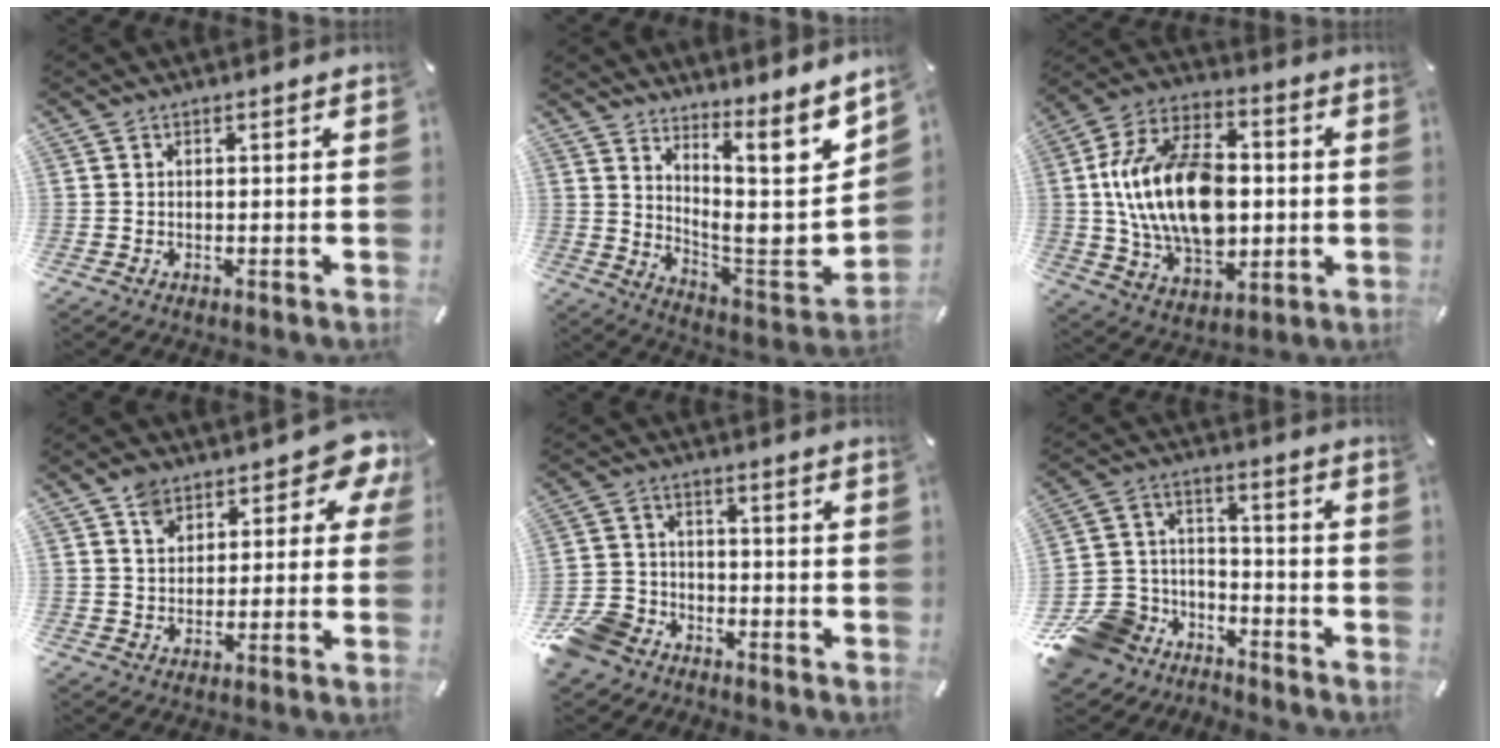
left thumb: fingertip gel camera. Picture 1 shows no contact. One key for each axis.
{"total": 12.7, "fx": 7.2, "fy": 3.4, "fz": 9.9, "tx": -0.118, "ty": -0.105, "tz": 0.109}
{"total": 21.3, "fx": -0.2, "fy": 14.3, "fz": 15.8, "tx": -0.327, "ty": 0.006, "tz": -0.004}
{"total": 10.6, "fx": 4.9, "fy": 7.4, "fz": 5.8, "tx": -0.076, "ty": -0.025, "tz": 0.089}
{"total": 9.6, "fx": -6.8, "fy": 6.4, "fz": 2.6, "tx": -0.060, "ty": 0.048, "tz": -0.130}
{"total": 13.1, "fx": -8.6, "fy": 9.5, "fz": 2.6, "tx": -0.056, "ty": 0.053, "tz": -0.151}